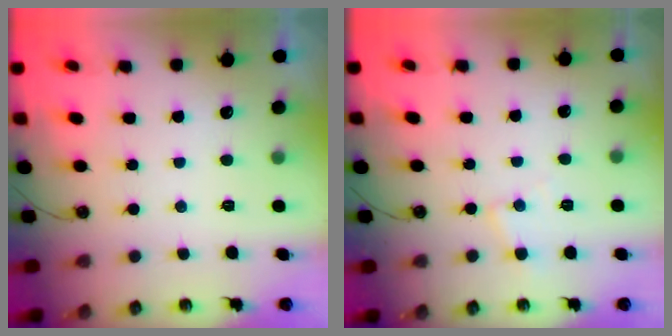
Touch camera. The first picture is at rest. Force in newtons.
{"total": 6.2, "press": 6.2, "slide": 0.2}